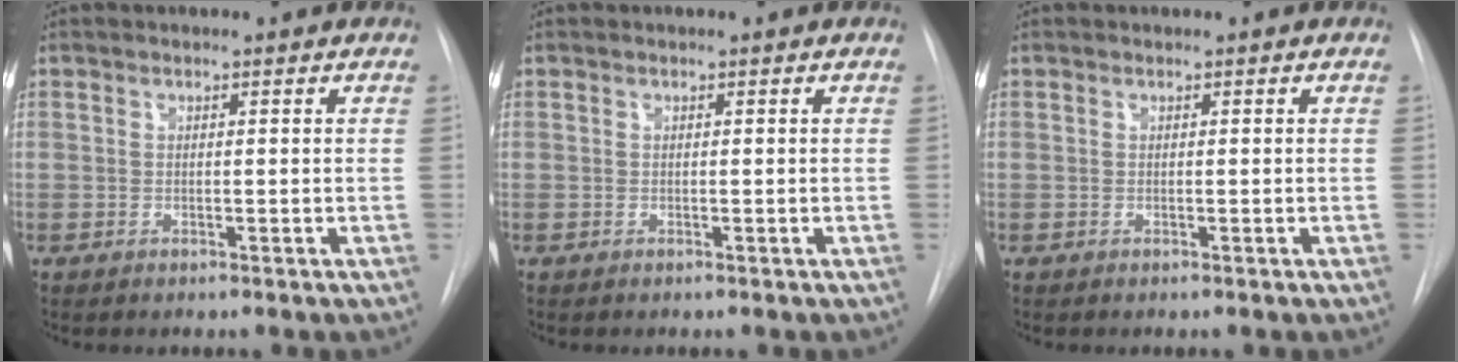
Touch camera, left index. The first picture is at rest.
{"total": 0.0}
{"total": 0.0}